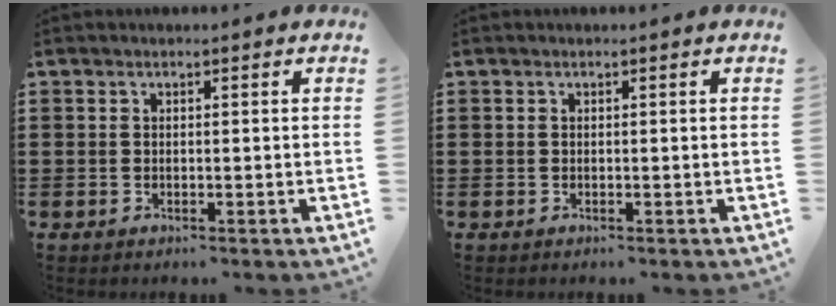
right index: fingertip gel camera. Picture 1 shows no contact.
{"total": 0.0}